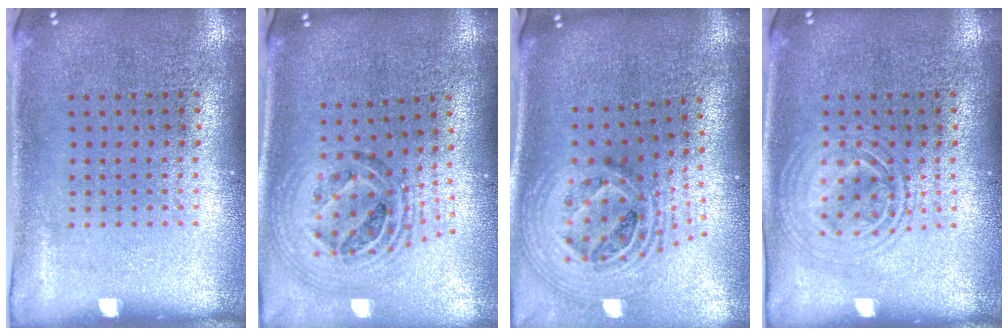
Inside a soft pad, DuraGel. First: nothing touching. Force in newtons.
{"total": 1.6, "press": 1.4, "slide": 0.8}
{"total": 2.8, "press": 1.9, "slide": 2.0}
{"total": 2.8, "press": 2.7, "slide": 0.4}